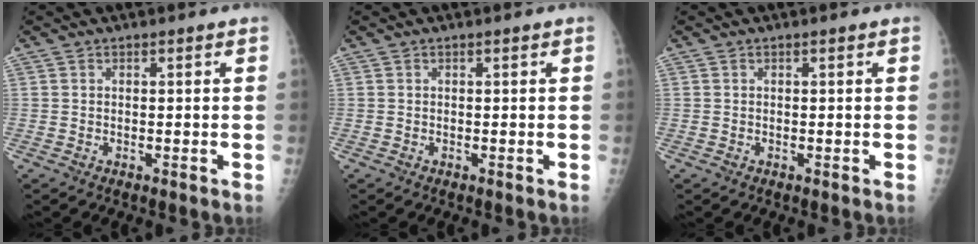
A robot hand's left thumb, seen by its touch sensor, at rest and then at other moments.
{"total": 0.0}
{"total": 0.0}